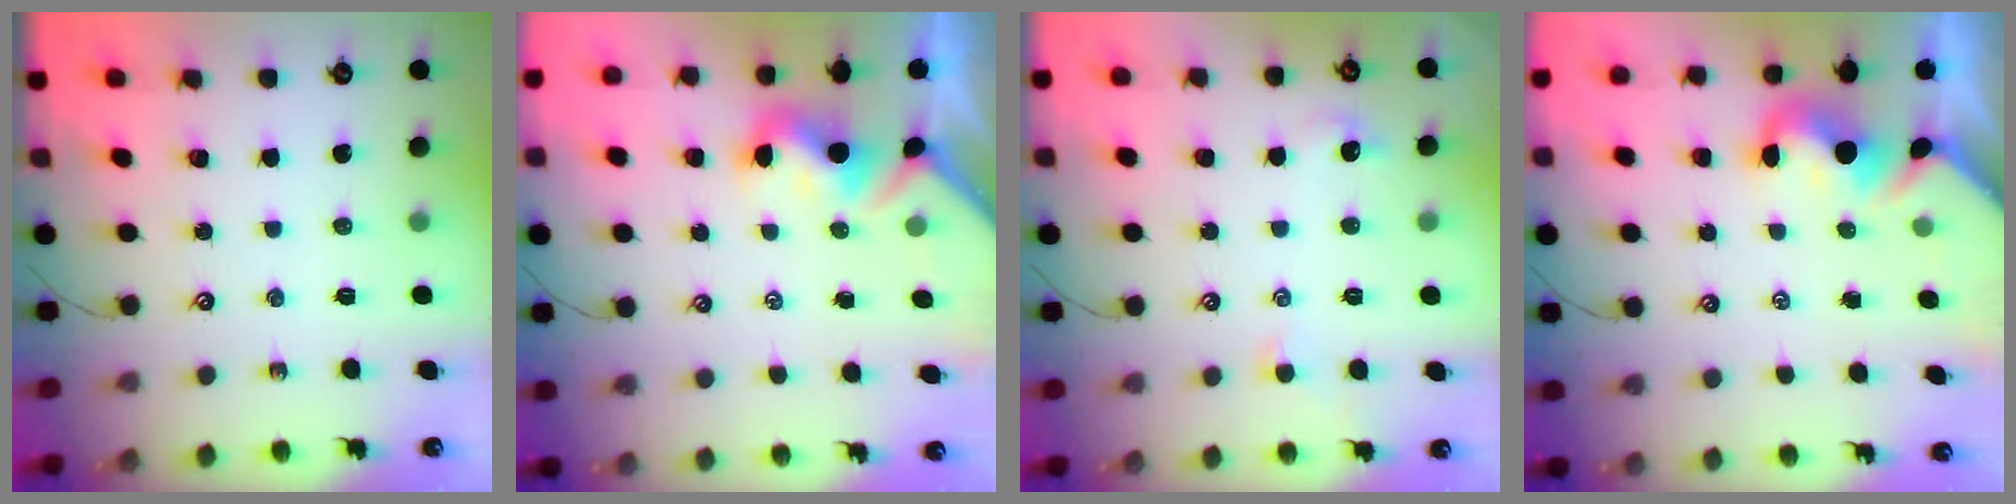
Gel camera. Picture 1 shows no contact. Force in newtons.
{"total": 2.2, "press": 2.2, "slide": 0.5}
{"total": 0.7, "press": 0.1, "slide": 0.7}
{"total": 1.4, "press": 1.2, "slide": 0.7}